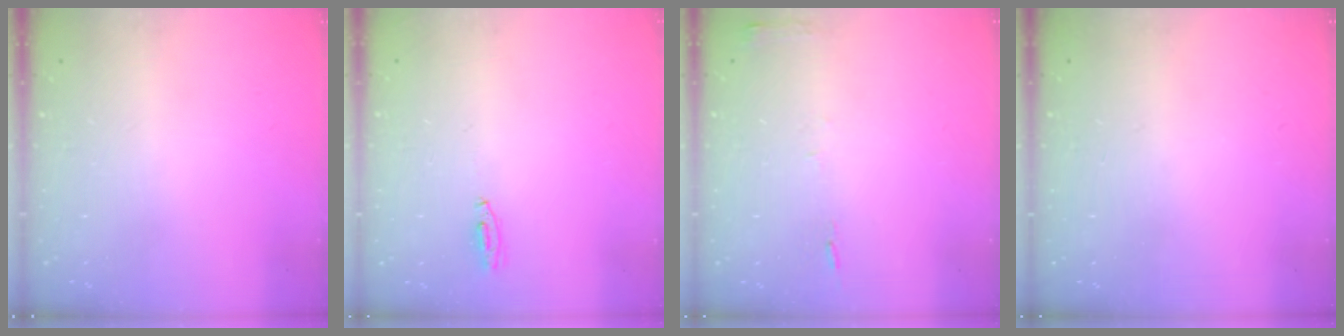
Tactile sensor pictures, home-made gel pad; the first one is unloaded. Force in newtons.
{"total": 3.1, "press": 2.8, "slide": 1.3}
{"total": 5.3, "press": 5.3, "slide": 0.6}
{"total": 0.0}